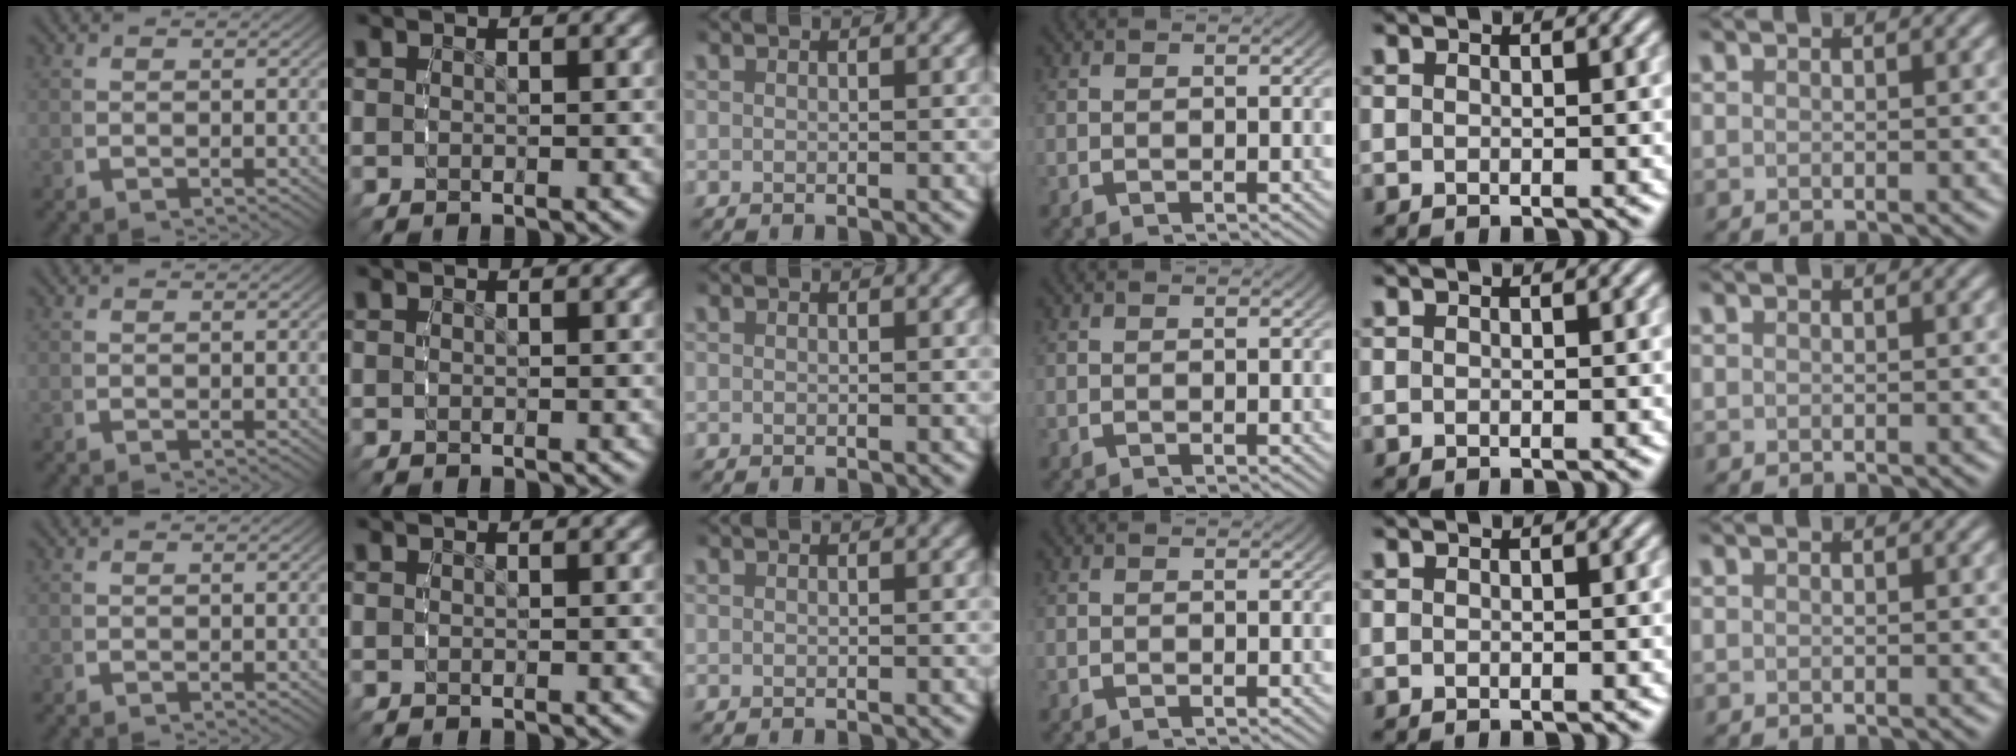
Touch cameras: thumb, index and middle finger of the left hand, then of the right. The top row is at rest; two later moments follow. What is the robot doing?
{"motion": "reach", "object": "toothpaste"}